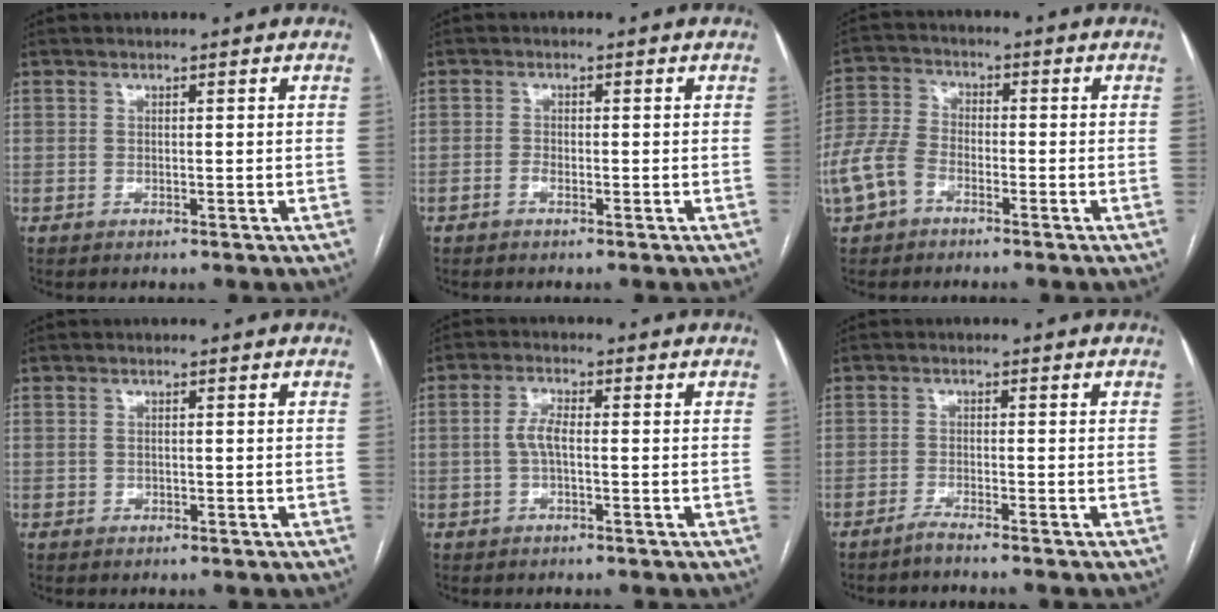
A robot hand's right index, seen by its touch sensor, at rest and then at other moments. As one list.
[{"total": 1.1, "force": [-0.7, 0.5, 0.8], "torque": [-0.015, 0.002, -0.012]}, {"total": 7.2, "force": [-3.6, 4.6, 4.2], "torque": [-0.118, 0.009, -0.076]}, {"total": 0.7, "force": [-0.1, 0.6, 0.4], "torque": [-0.011, 0.004, 0.001]}, {"total": 3.3, "force": [-0.3, 1.0, 3.1], "torque": [-0.067, 0.007, -0.005]}, {"total": 2.4, "force": [-2.1, -0.7, 0.9], "torque": [-0.018, 0.001, -0.037]}]